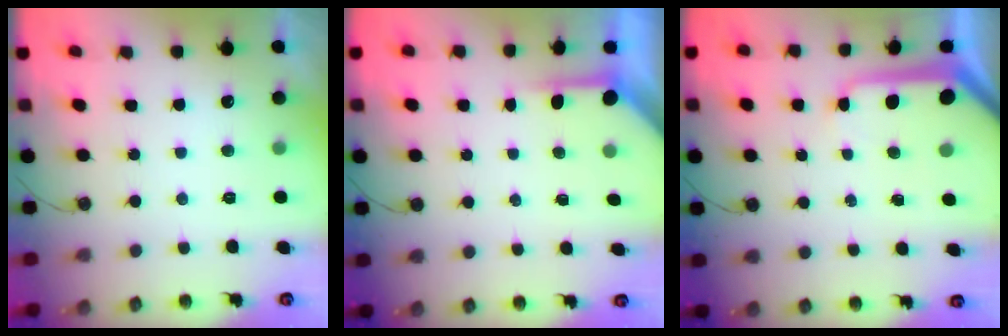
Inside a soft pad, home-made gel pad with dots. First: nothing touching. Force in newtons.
{"total": 4.0, "press": 4.0, "slide": 0.3}
{"total": 9.1, "press": 9.1, "slide": 0.9}